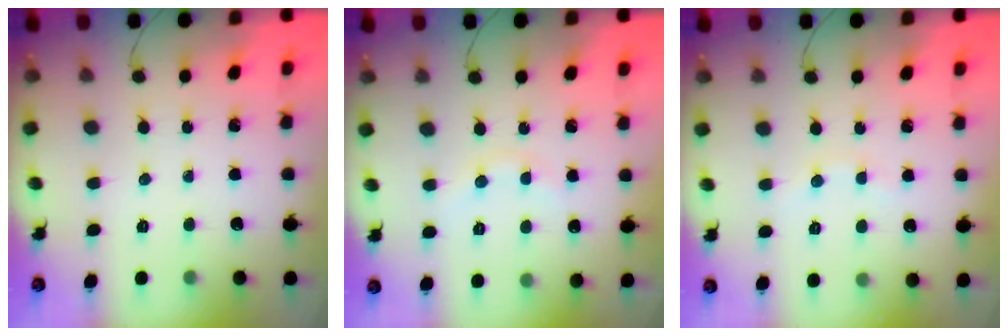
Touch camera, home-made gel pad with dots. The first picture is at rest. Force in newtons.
{"total": 6.5, "press": 6.4, "slide": 1.1}
{"total": 2.7, "press": 2.6, "slide": 0.8}